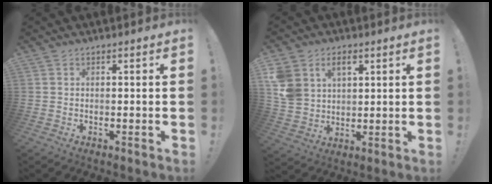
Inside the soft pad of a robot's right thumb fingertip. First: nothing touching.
{"total": 9.9, "force": [4.6, 7.6, 4.5], "torque": [-0.092, -0.022, 0.090]}